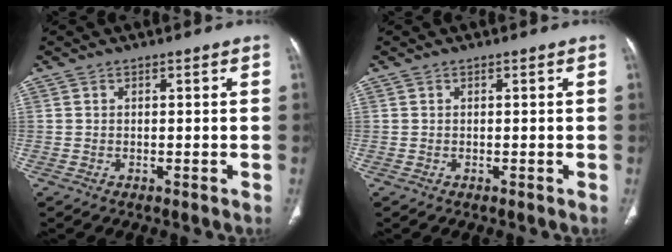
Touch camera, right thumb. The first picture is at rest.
{"total": 0.0}